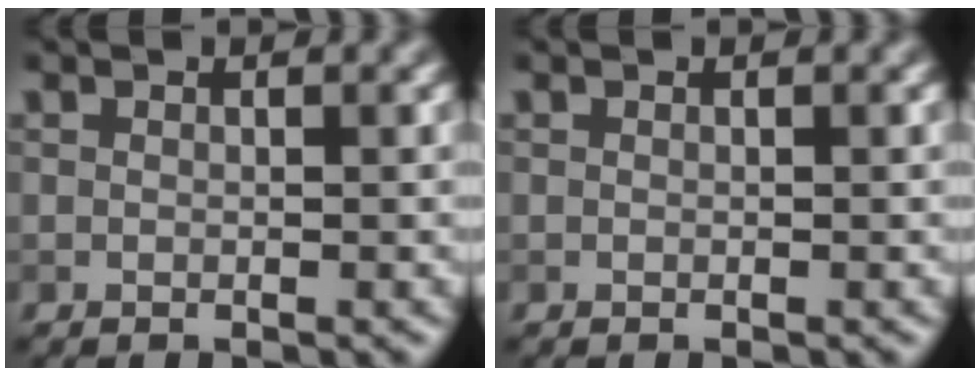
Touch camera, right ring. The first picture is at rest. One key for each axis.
{"total": 0.0}